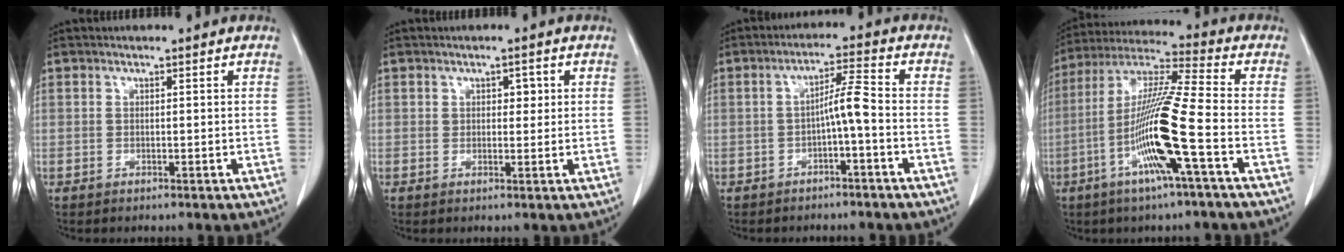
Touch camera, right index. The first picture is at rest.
{"total": 1.9, "force": [0.7, 1.2, 1.3], "torque": [-0.014, 0.002, 0.009]}
{"total": 4.4, "force": [-1.3, -0.1, 4.2], "torque": [-0.070, 0.014, -0.021]}
{"total": 14.6, "force": [-4.8, -0.8, 13.8], "torque": [-0.277, -0.007, -0.100]}